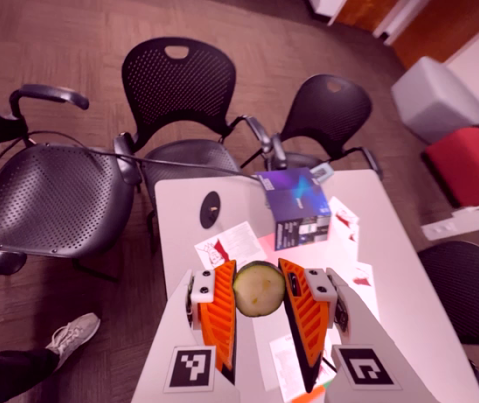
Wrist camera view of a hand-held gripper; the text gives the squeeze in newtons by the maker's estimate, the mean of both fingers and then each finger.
{"total": 14.6, "left": 15.3, "right": 13.9}